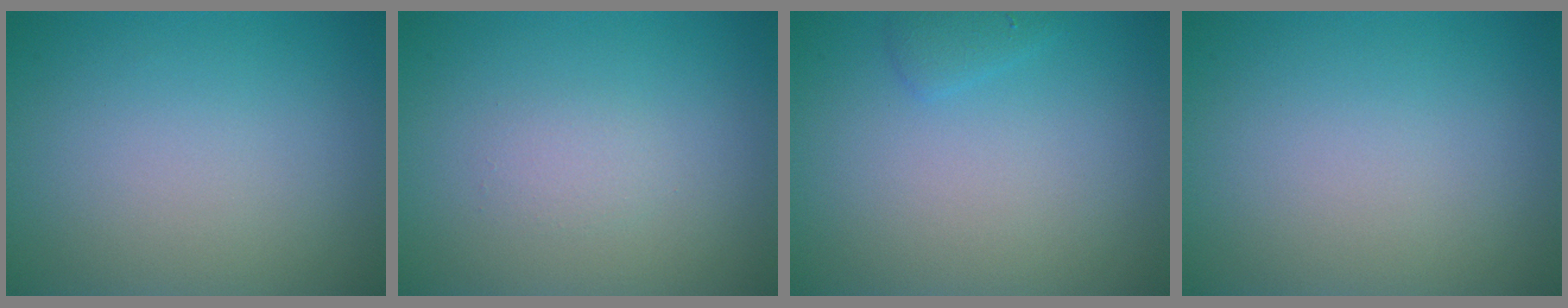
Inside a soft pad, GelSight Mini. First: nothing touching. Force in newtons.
{"total": 1.0, "press": 1.0, "slide": 0.0}
{"total": 1.0, "press": 1.0, "slide": 0.1}
{"total": 0.0}